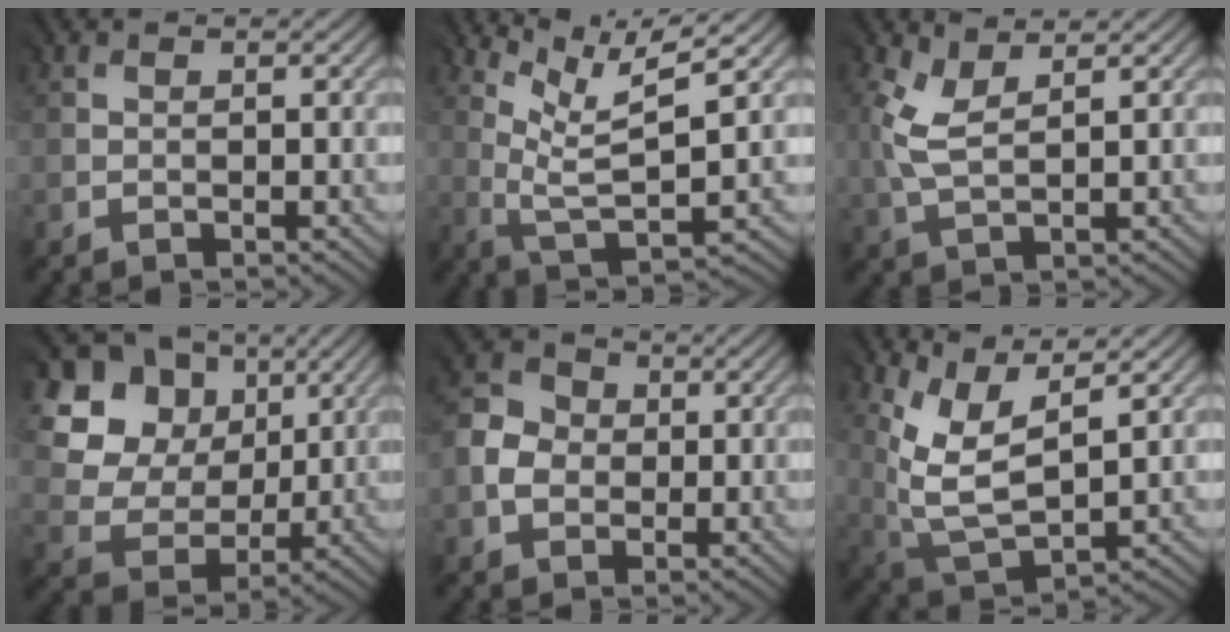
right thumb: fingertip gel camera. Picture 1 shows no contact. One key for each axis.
{"total": 5.9, "fx": 3.8, "fy": 0.7, "fz": 4.5, "tx": -0.099, "ty": 0.002, "tz": 0.088}
{"total": 3.3, "fx": 1.7, "fy": 1.2, "fz": 2.6, "tx": -0.081, "ty": 0.003, "tz": 0.039}
{"total": 12.2, "fx": 5.1, "fy": 9.9, "fz": 5.0, "tx": -0.152, "ty": 0.040, "tz": 0.109}
{"total": 4.0, "fx": -1.0, "fy": 3.6, "fz": 1.4, "tx": -0.035, "ty": 0.005, "tz": -0.025}
{"total": 7.7, "fx": 3.7, "fy": 3.0, "fz": 6.1, "tx": -0.156, "ty": -0.003, "tz": 0.083}